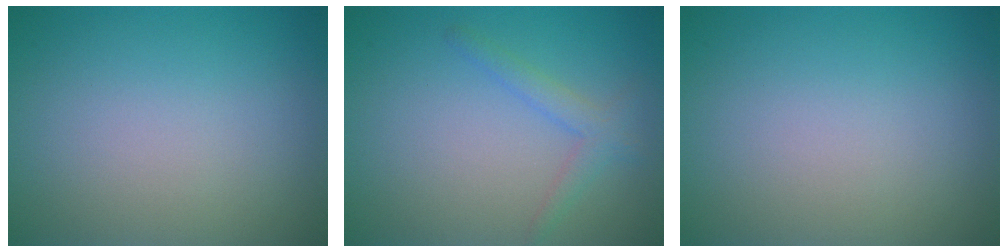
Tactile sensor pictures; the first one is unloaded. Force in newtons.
{"total": 1.8, "press": 1.8, "slide": 0.0}
{"total": 0.0}